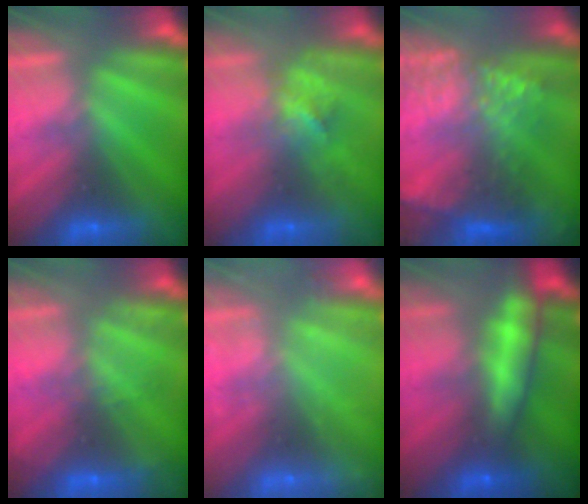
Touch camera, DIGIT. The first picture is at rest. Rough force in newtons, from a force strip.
{"total": 2.8}
{"total": 8.5}
{"total": 2.2}
{"total": 2.3}
{"total": 6.5}